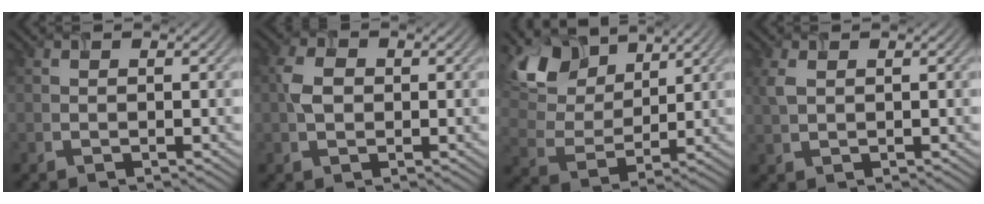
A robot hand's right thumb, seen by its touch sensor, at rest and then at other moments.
{"total": 3.1, "force": [0.2, 2.2, 2.1], "torque": [-0.048, 0.005, 0.000]}
{"total": 11.0, "force": [7.0, 6.0, 6.0], "torque": [-0.155, 0.015, 0.126]}
{"total": 2.1, "force": [0.8, 1.1, 1.5], "torque": [-0.047, 0.003, 0.018]}